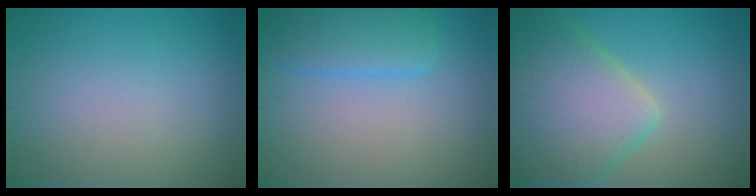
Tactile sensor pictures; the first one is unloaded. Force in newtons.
{"total": 3.7, "press": 3.7, "slide": 0.4}
{"total": 8.8, "press": 8.7, "slide": 0.5}